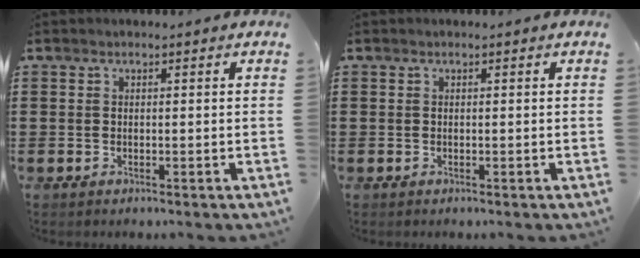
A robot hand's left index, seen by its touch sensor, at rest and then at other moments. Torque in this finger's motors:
{"motor_torque": [0.00, 0.00, 0.00, -0.01]}